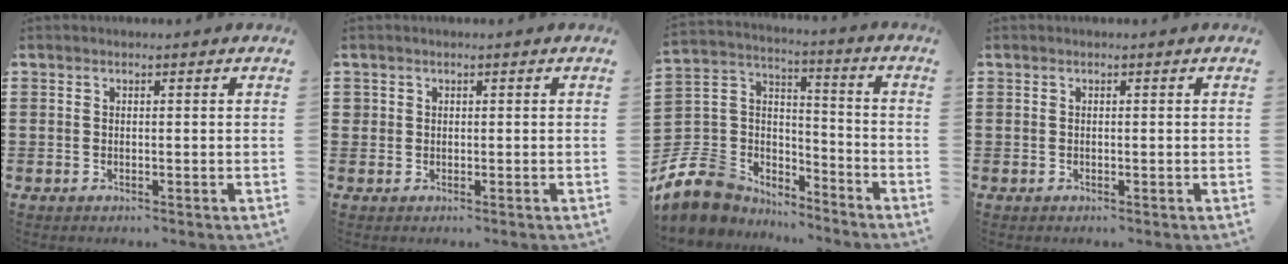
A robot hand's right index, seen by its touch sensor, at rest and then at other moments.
{"total": 0.8, "force": [0.1, 0.8, 0.1], "torque": [-0.002, 0.005, 0.002]}
{"total": 9.4, "force": [-6.8, 6.2, 1.6], "torque": [-0.086, 0.004, -0.136]}
{"total": 0.0}